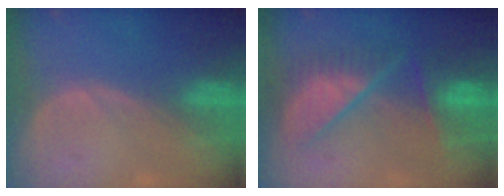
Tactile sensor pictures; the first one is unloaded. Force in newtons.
{"total": 8.5, "press": 8.4, "slide": 0.7}